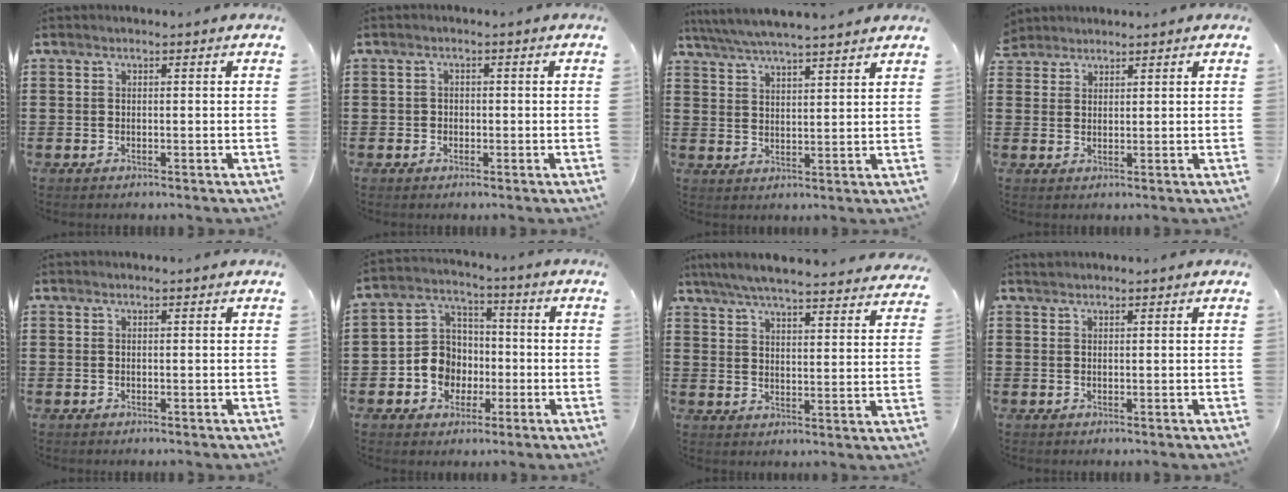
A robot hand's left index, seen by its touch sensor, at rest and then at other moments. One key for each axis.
{"total": 1.2, "fx": -0.3, "fy": 1.2, "fz": 0.2, "tx": -0.008, "ty": 0.004, "tz": -0.009}
{"total": 4.8, "fx": 4.5, "fy": -0.2, "fz": 1.5, "tx": -0.045, "ty": -0.020, "tz": 0.081}
{"total": 2.1, "fx": 1.9, "fy": 1.0, "fz": -0.2, "tx": -0.003, "ty": 0.006, "tz": 0.037}
{"total": 0.0}
{"total": 7.6, "fx": -1.8, "fy": 6.9, "fz": 2.6, "tx": -0.086, "ty": 0.017, "tz": -0.036}
{"total": 6.0, "fx": 5.7, "fy": -0.1, "fz": 2.1, "tx": -0.063, "ty": -0.032, "tz": 0.099}
{"total": 0.6, "fx": 0.6, "fy": 0.2, "fz": 0.0, "tx": -0.001, "ty": 0.001, "tz": 0.013}